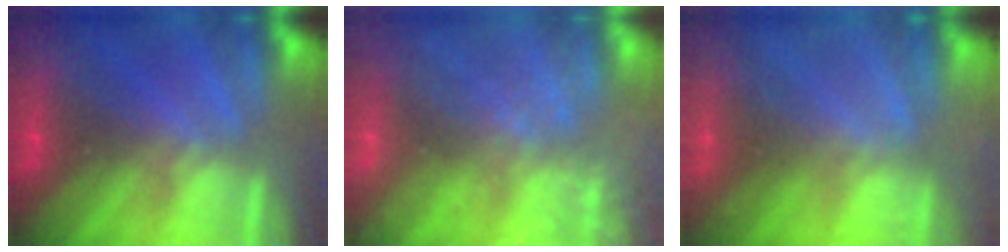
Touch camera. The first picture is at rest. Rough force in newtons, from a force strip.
{"total": 9.6}
{"total": 2.3}